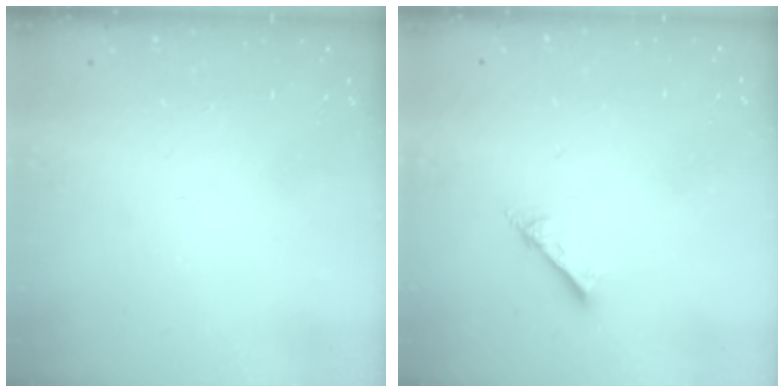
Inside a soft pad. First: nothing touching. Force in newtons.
{"total": 2.8, "press": 2.7, "slide": 0.4}